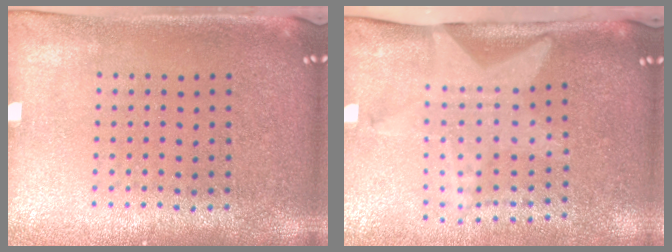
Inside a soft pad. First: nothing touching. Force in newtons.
{"total": 2.0, "press": 1.5, "slide": 1.4}